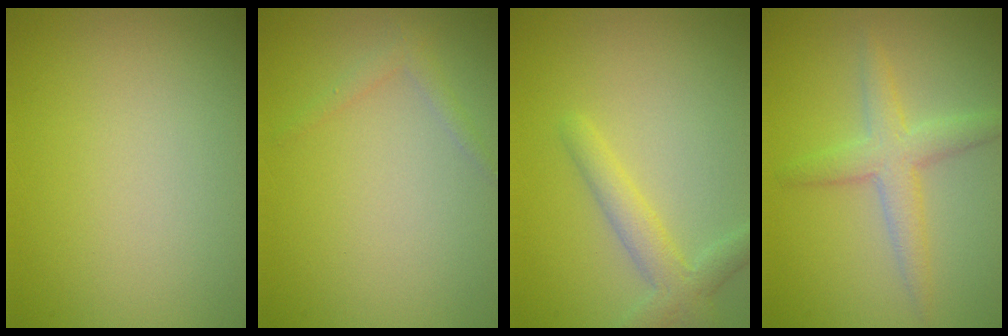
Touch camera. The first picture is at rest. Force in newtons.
{"total": 1.1, "press": 1.1, "slide": 0.1}
{"total": 2.8, "press": 2.8, "slide": 0.1}
{"total": 3.2, "press": 3.2, "slide": 0.1}